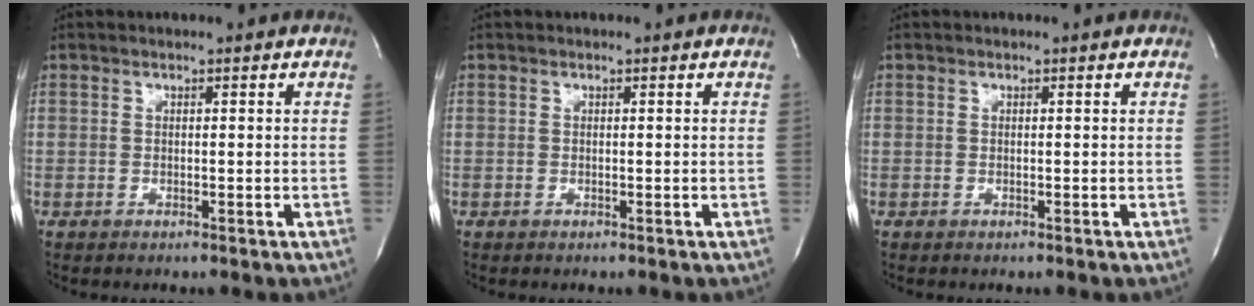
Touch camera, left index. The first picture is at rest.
{"total": 0.0}
{"total": 0.0}